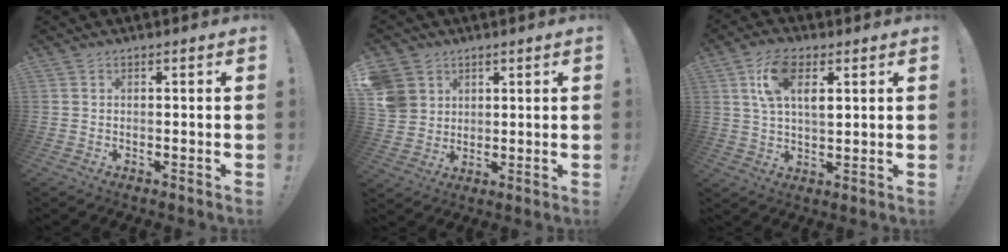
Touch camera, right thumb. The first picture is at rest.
{"total": 7.5, "force": [3.5, 6.4, 1.7], "torque": [-0.033, -0.020, 0.072]}
{"total": 10.7, "force": [4.2, 5.6, 8.1], "torque": [-0.153, -0.001, 0.074]}